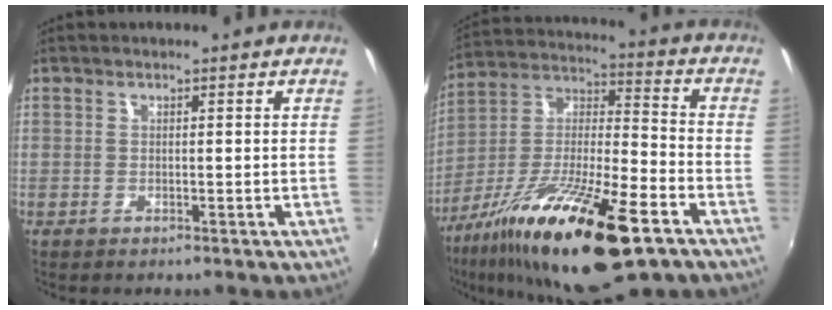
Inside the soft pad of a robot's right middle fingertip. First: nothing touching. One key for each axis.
{"total": 24.5, "fx": -13.9, "fy": 5.7, "fz": 19.3, "tx": -0.340, "ty": -0.031, "tz": -0.245}